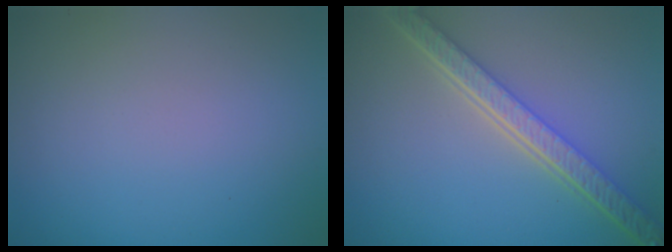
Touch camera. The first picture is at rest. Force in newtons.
{"total": 5.8, "press": 4.4, "slide": 3.7}